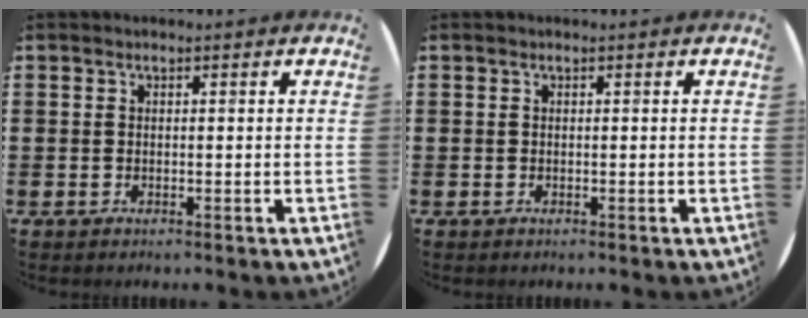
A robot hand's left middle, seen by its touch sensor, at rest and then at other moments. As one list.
[{"total": 0.0}]